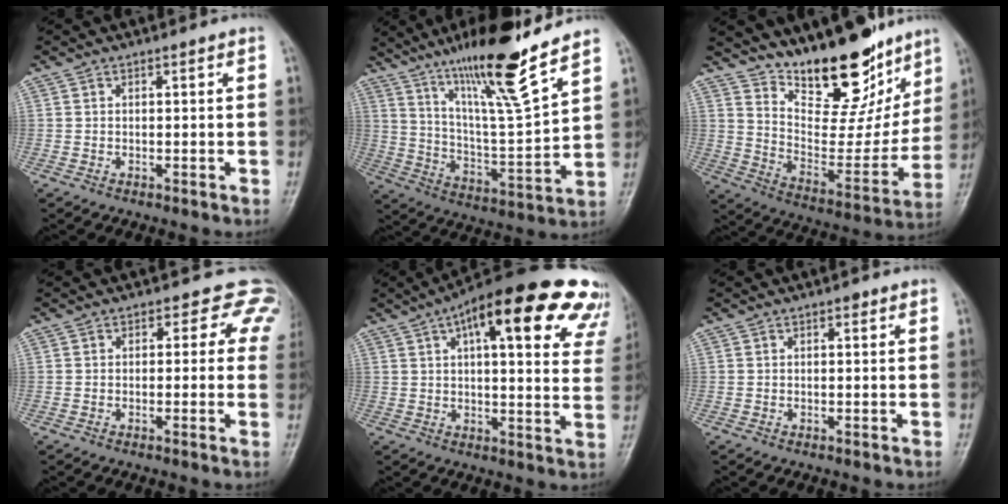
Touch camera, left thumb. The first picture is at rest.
{"total": 18.1, "force": [12.9, 1.2, 12.6], "torque": [-0.200, -0.074, 0.227]}
{"total": 22.2, "force": [16.4, 9.2, 11.8], "torque": [-0.123, -0.103, 0.264]}
{"total": 4.9, "force": [2.7, 3.8, 1.5], "torque": [0.023, -0.003, 0.001]}
{"total": 27.5, "force": [15.1, 9.2, 21.0], "torque": [-0.250, 0.007, 0.185]}
{"total": 0.6, "force": [0.3, 0.4, 0.4], "torque": [0.000, 0.000, 0.000]}